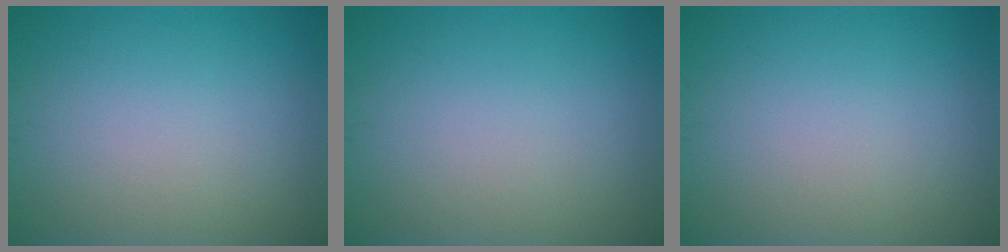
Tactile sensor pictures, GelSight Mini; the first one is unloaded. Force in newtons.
{"total": 0.0}
{"total": 0.0}